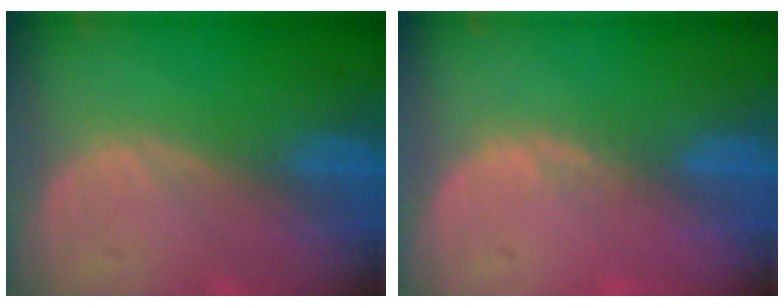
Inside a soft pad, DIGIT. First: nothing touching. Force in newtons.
{"total": 0.8, "press": 0.8, "slide": 0.3}